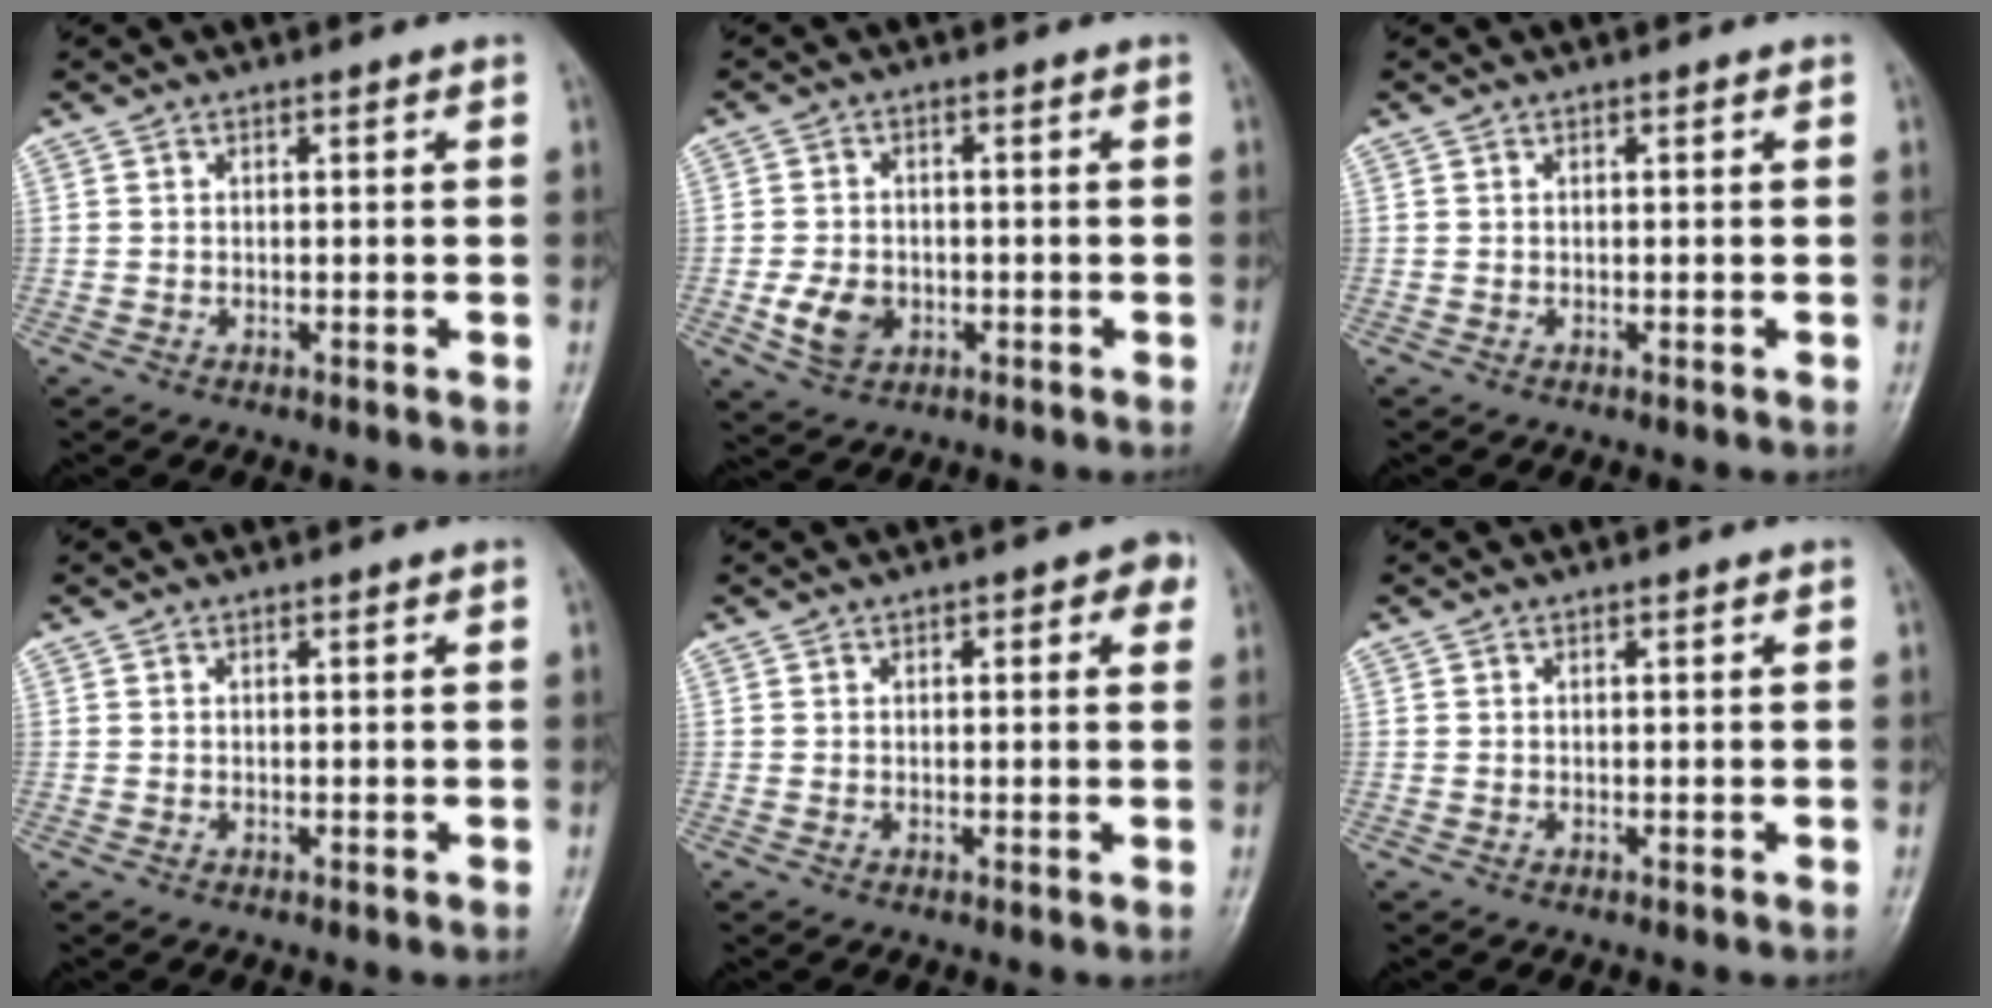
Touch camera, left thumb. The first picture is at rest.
{"total": 6.1, "force": [-1.4, 4.9, 3.3], "torque": [-0.046, 0.004, -0.018]}
{"total": 0.0}
{"total": 0.0}
{"total": 4.3, "force": [1.6, 1.9, 3.5], "torque": [-0.028, 0.003, 0.013]}
{"total": 0.0}